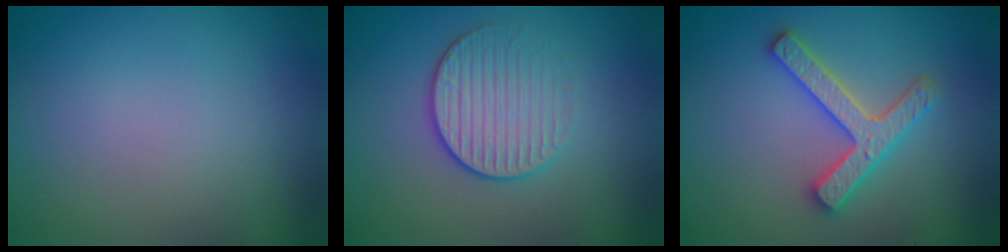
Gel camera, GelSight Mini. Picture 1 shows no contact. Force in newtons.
{"total": 3.2, "press": 2.9, "slide": 1.4}
{"total": 4.2, "press": 4.2, "slide": 0.7}